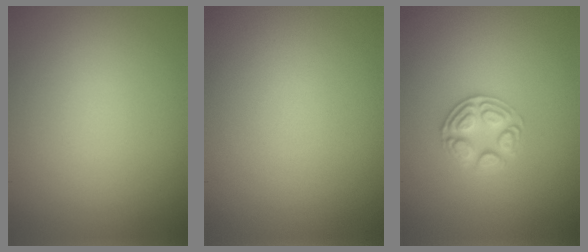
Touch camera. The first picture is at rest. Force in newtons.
{"total": 0.0}
{"total": 2.6, "press": 2.5, "slide": 0.9}